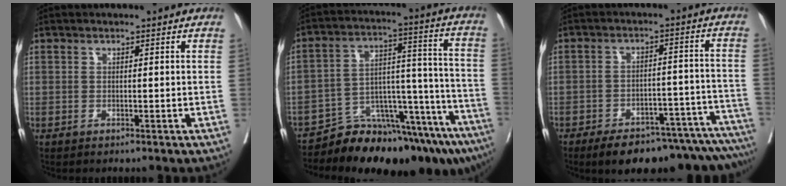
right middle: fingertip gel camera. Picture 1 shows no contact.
{"total": 19.0, "force": [-16.3, 4.7, 8.7], "torque": [-0.058, 0.057, -0.240]}
{"total": 20.1, "force": [-17.9, 4.6, 8.0], "torque": [-0.040, 0.026, -0.227]}